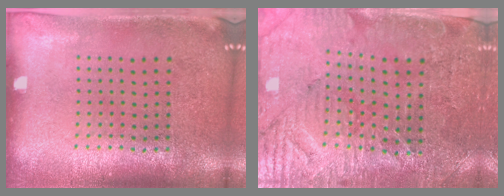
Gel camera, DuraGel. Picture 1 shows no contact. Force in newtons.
{"total": 3.6, "press": 3.4, "slide": 1.2}